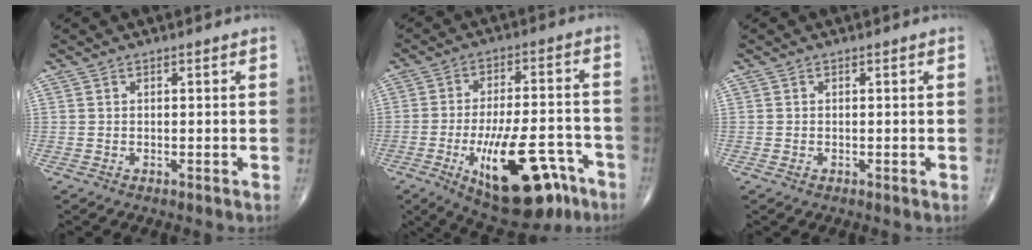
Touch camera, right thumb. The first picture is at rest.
{"total": 20.0, "force": [-9.1, 8.3, 15.7], "torque": [-0.227, 0.039, -0.123]}
{"total": 0.6, "force": [-0.1, 0.4, 0.4], "torque": [-0.011, 0.000, -0.002]}